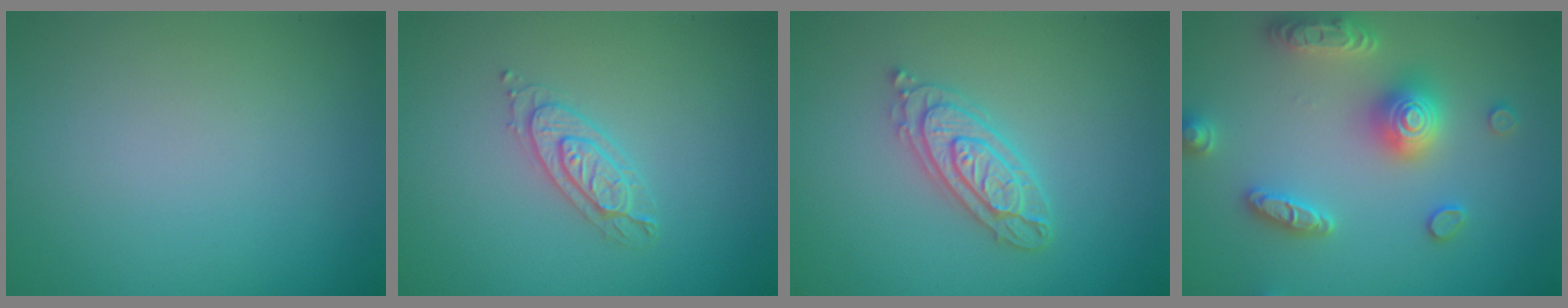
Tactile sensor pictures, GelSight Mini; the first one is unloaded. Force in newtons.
{"total": 2.2, "press": 2.2, "slide": 0.3}
{"total": 3.7, "press": 3.7, "slide": 0.6}
{"total": 5.4, "press": 5.3, "slide": 0.9}